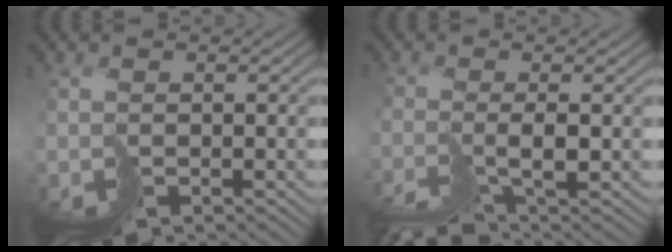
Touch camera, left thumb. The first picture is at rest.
{"total": 4.4, "force": [-3.6, -0.3, 2.5], "torque": [-0.030, -0.003, -0.066]}